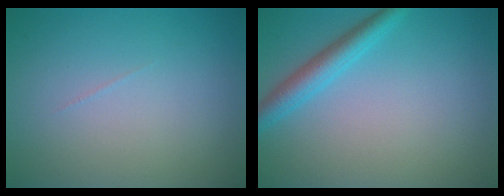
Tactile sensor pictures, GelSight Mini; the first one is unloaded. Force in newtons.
{"total": 3.0, "press": 2.9, "slide": 0.2}